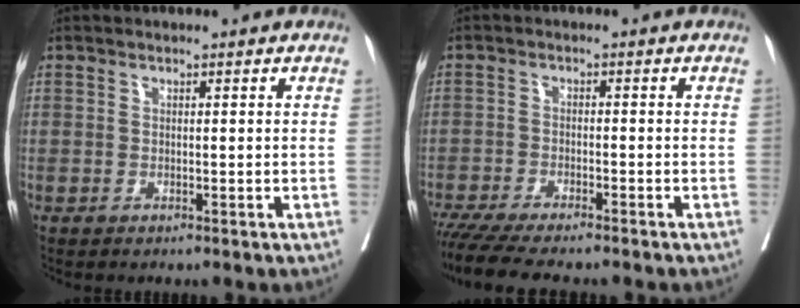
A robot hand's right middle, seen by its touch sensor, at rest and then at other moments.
{"total": 10.6, "force": [-9.1, 1.3, 5.3], "torque": [-0.074, -0.016, -0.140]}